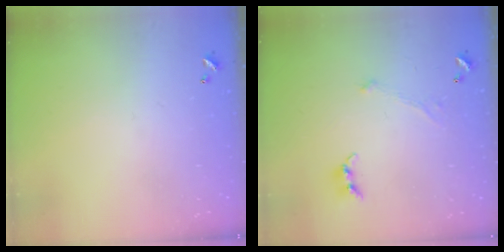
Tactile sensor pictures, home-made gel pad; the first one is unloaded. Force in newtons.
{"total": 0.0}